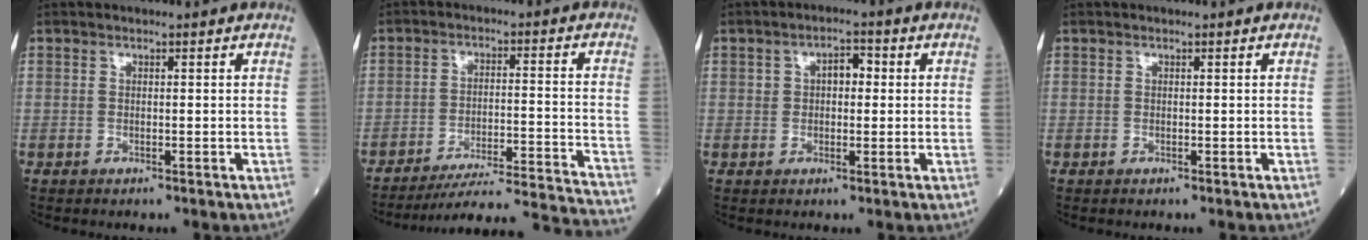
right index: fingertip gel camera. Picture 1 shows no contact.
{"total": 21.0, "force": [-20.1, -2.1, 5.7], "torque": [-0.045, -0.023, -0.276]}
{"total": 3.6, "force": [0.7, 2.1, 2.8], "torque": [-0.044, 0.017, 0.011]}
{"total": 0.0}